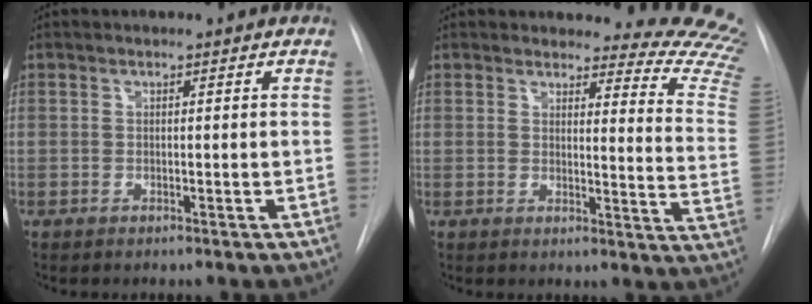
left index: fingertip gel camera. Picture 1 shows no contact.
{"total": 14.5, "force": [14.3, 1.7, 1.9], "torque": [0.016, -0.160, 0.116]}